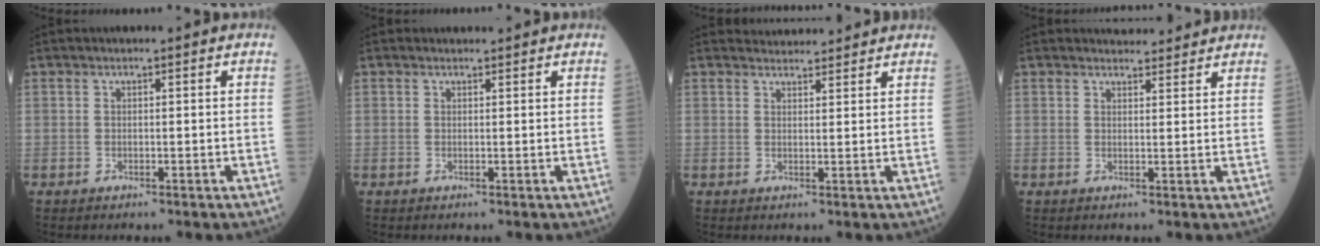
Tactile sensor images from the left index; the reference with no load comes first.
{"total": 0.8, "force": [0.8, 0.0, -0.1], "torque": [-0.009, 0.006, 0.016]}
{"total": 4.4, "force": [4.3, 0.5, 0.3], "torque": [-0.011, 0.022, 0.062]}
{"total": 4.3, "force": [4.2, 1.0, 0.5], "torque": [-0.009, 0.013, 0.054]}